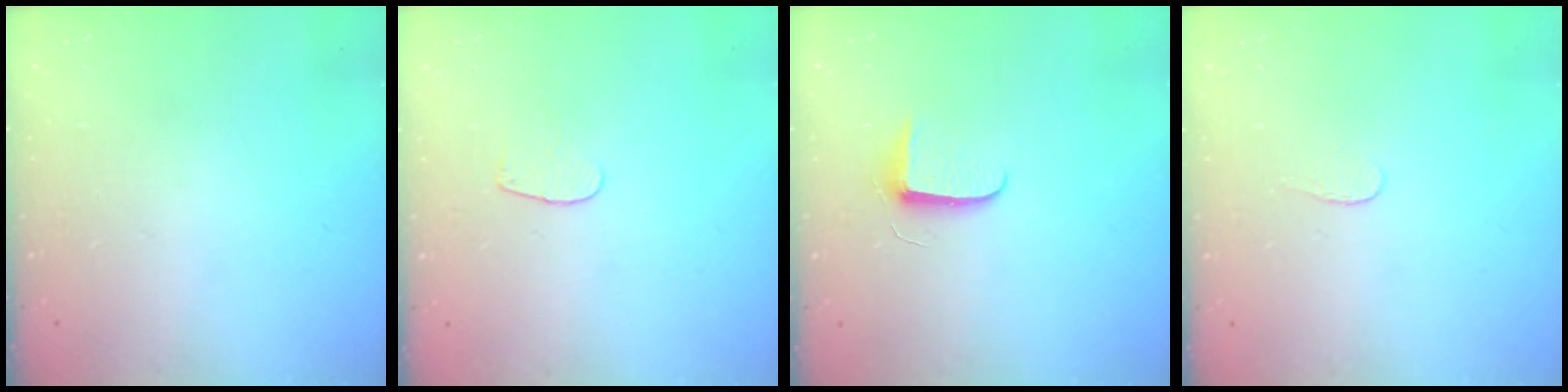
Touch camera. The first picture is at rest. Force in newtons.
{"total": 3.2, "press": 3.2, "slide": 0.3}
{"total": 6.2, "press": 6.2, "slide": 0.8}
{"total": 3.3, "press": 3.3, "slide": 0.3}